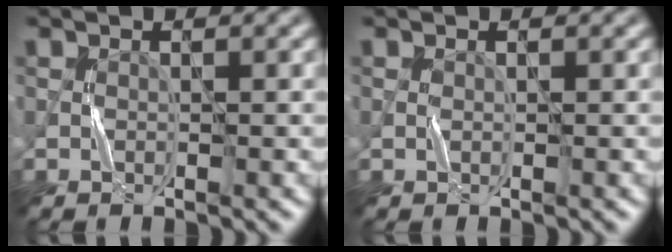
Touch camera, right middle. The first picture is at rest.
{"total": 0.0}